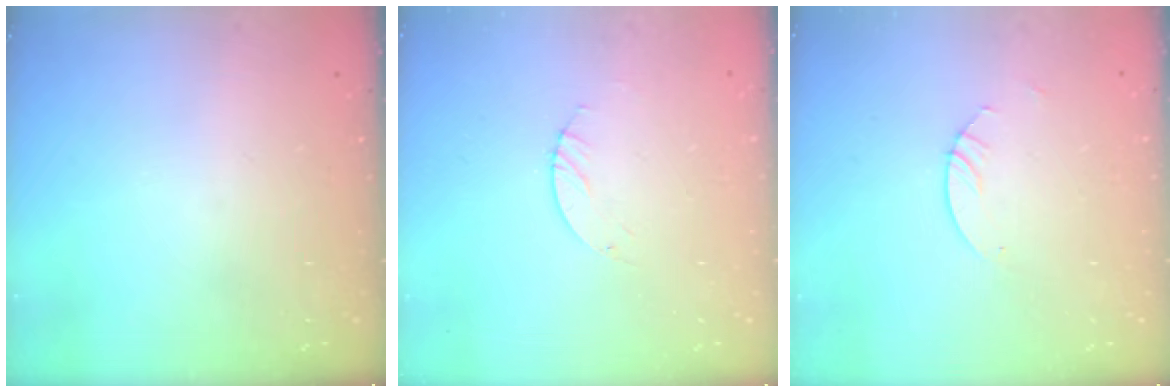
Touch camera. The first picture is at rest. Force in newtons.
{"total": 0.9, "press": 0.8, "slide": 0.2}
{"total": 2.4, "press": 2.4, "slide": 0.2}